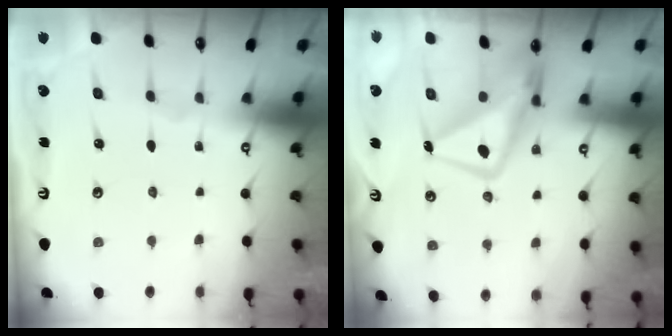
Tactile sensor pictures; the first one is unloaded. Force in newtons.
{"total": 11.9, "press": 11.8, "slide": 1.4}